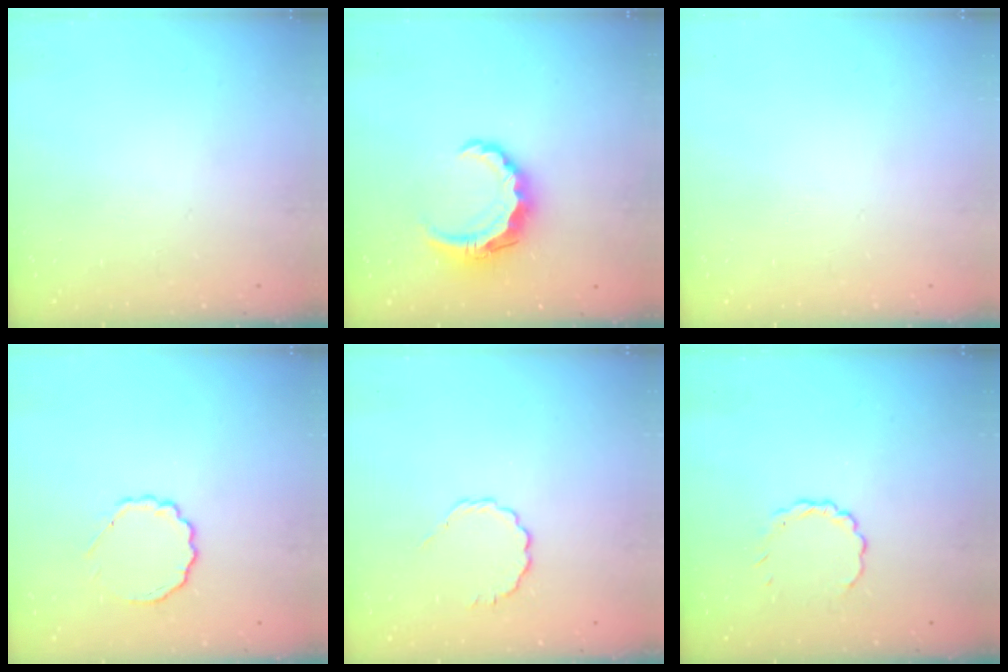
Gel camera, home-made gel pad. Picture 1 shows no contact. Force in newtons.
{"total": 8.1, "press": 8.0, "slide": 1.1}
{"total": 0.0}
{"total": 5.0, "press": 4.9, "slide": 1.0}
{"total": 3.5, "press": 3.3, "slide": 1.2}
{"total": 2.8, "press": 2.6, "slide": 1.1}